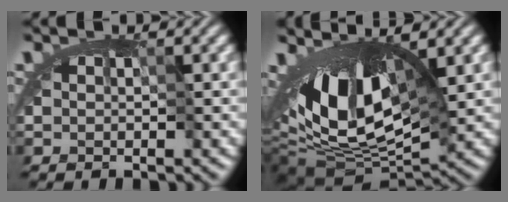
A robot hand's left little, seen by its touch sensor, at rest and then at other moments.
{"total": 12.6, "force": [0.9, 5.3, 11.4], "torque": [-0.183, 0.002, 0.018]}